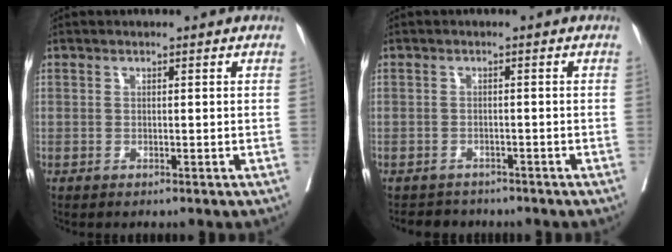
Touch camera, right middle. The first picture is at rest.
{"total": 3.4, "force": [-3.0, 1.5, -0.2], "torque": [-0.001, -0.002, -0.048]}